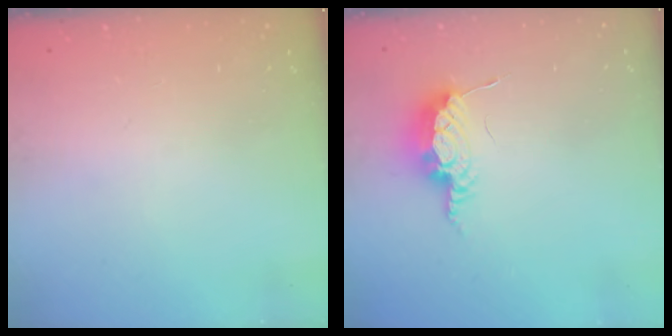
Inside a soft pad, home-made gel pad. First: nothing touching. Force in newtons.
{"total": 8.6, "press": 8.5, "slide": 0.7}